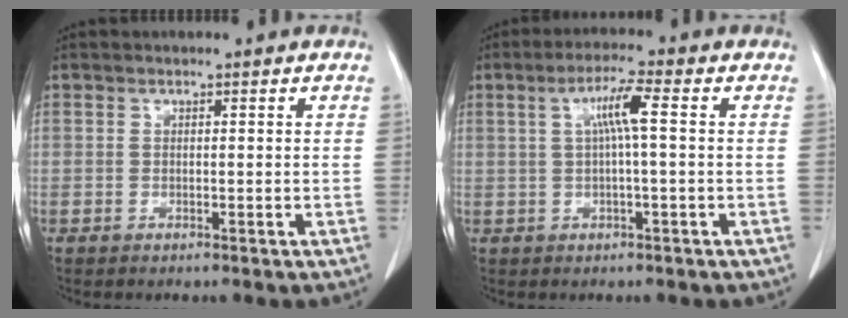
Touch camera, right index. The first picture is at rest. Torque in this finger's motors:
{"motor_torque": [0.61, 0.15, 0.32, 0.07]}